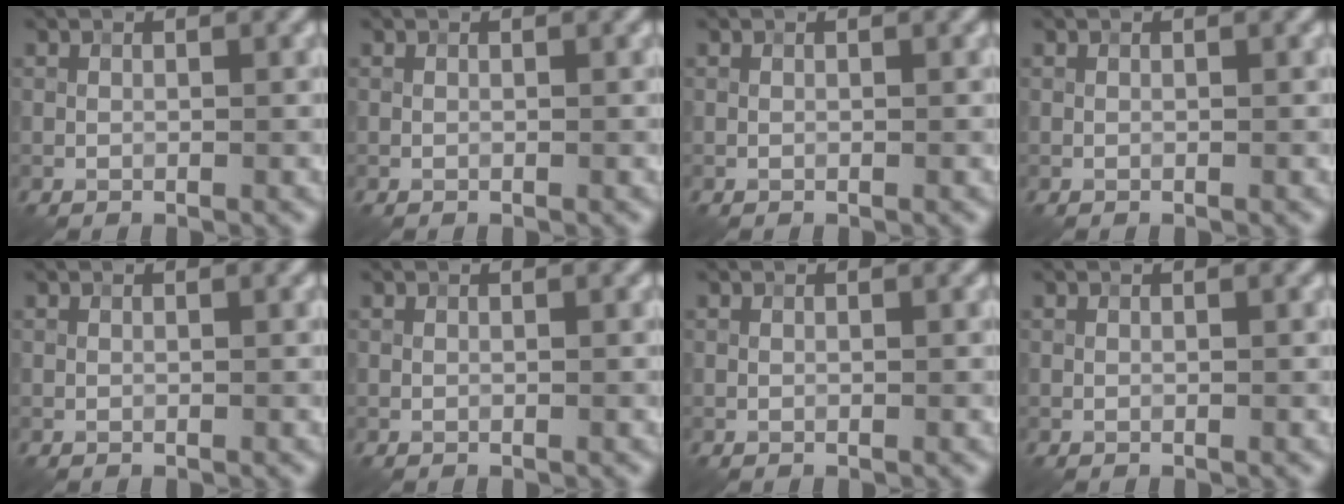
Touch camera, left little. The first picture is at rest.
{"total": 0.0}
{"total": 0.0}
{"total": 0.0}
{"total": 0.0}
{"total": 0.0}
{"total": 0.0}
{"total": 0.0}